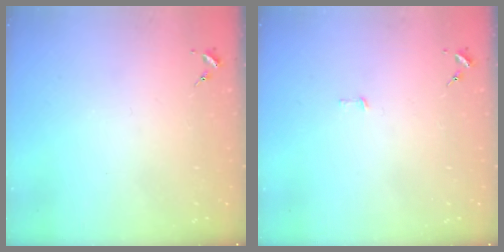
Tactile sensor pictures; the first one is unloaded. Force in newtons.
{"total": 1.9, "press": 1.9, "slide": 0.1}